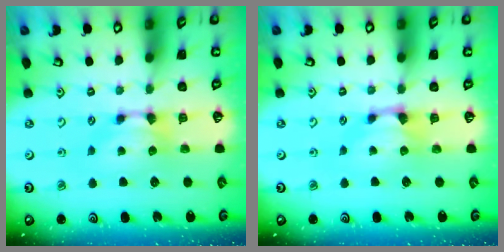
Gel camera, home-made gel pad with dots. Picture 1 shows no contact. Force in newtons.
{"total": 0.9, "press": 0.2, "slide": 0.9}